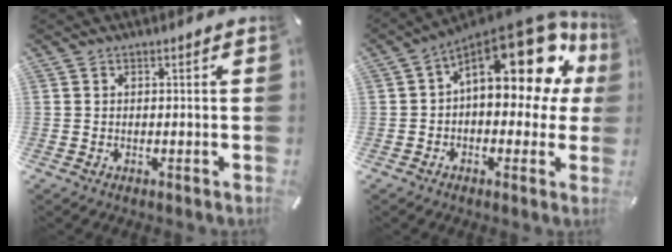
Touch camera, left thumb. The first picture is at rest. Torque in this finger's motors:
{"motor_torque": [1.08, 1.05, 1.10, 0.41, 0.36]}